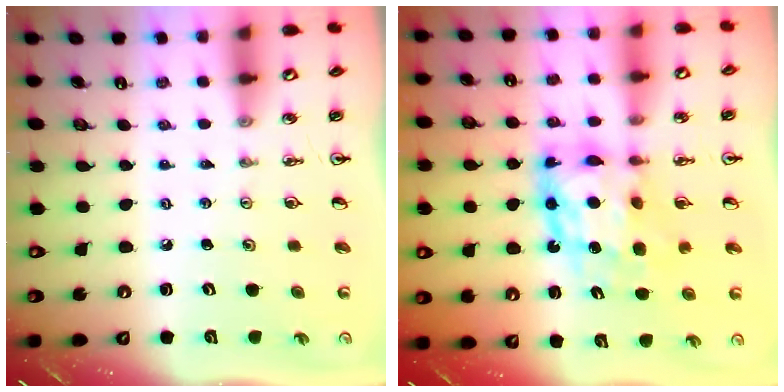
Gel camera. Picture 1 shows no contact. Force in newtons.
{"total": 11.3, "press": 11.3, "slide": 1.2}